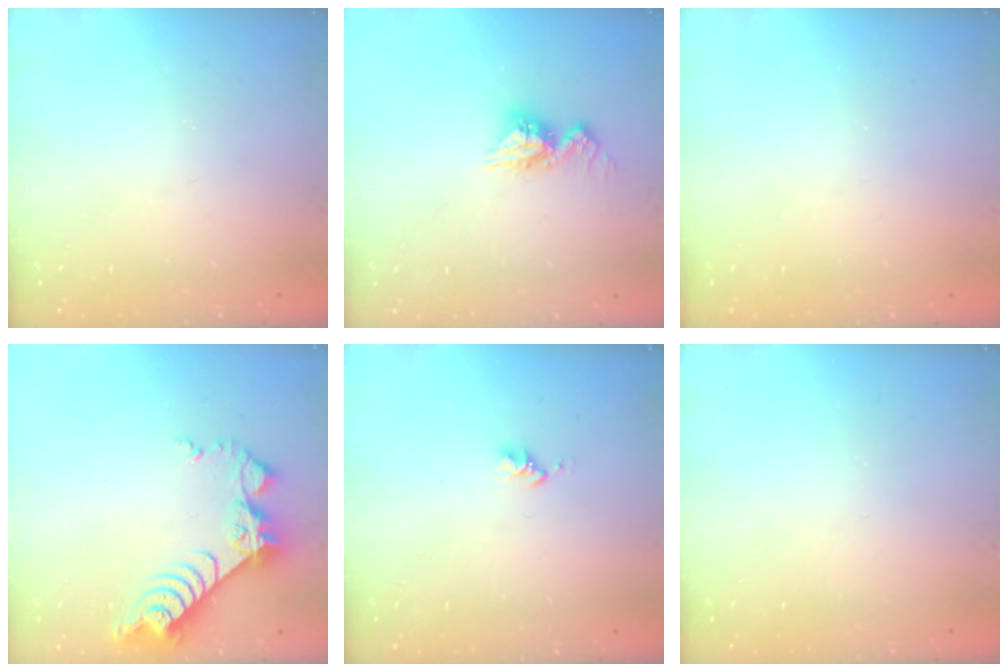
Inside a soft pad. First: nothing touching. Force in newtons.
{"total": 9.3, "press": 9.3, "slide": 0.6}
{"total": 0.0}
{"total": 9.3, "press": 9.3, "slide": 0.7}
{"total": 2.6, "press": 2.6, "slide": 0.4}
{"total": 0.0}